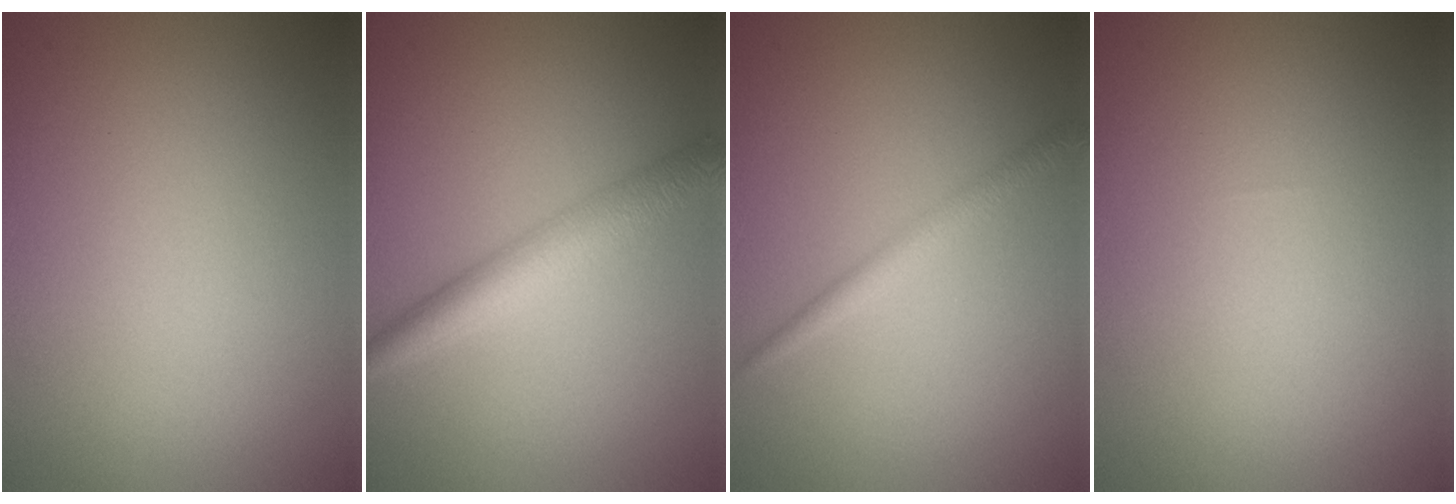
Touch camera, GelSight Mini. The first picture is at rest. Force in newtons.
{"total": 4.2, "press": 4.2, "slide": 0.1}
{"total": 1.8, "press": 1.8, "slide": 0.1}
{"total": 0.0}